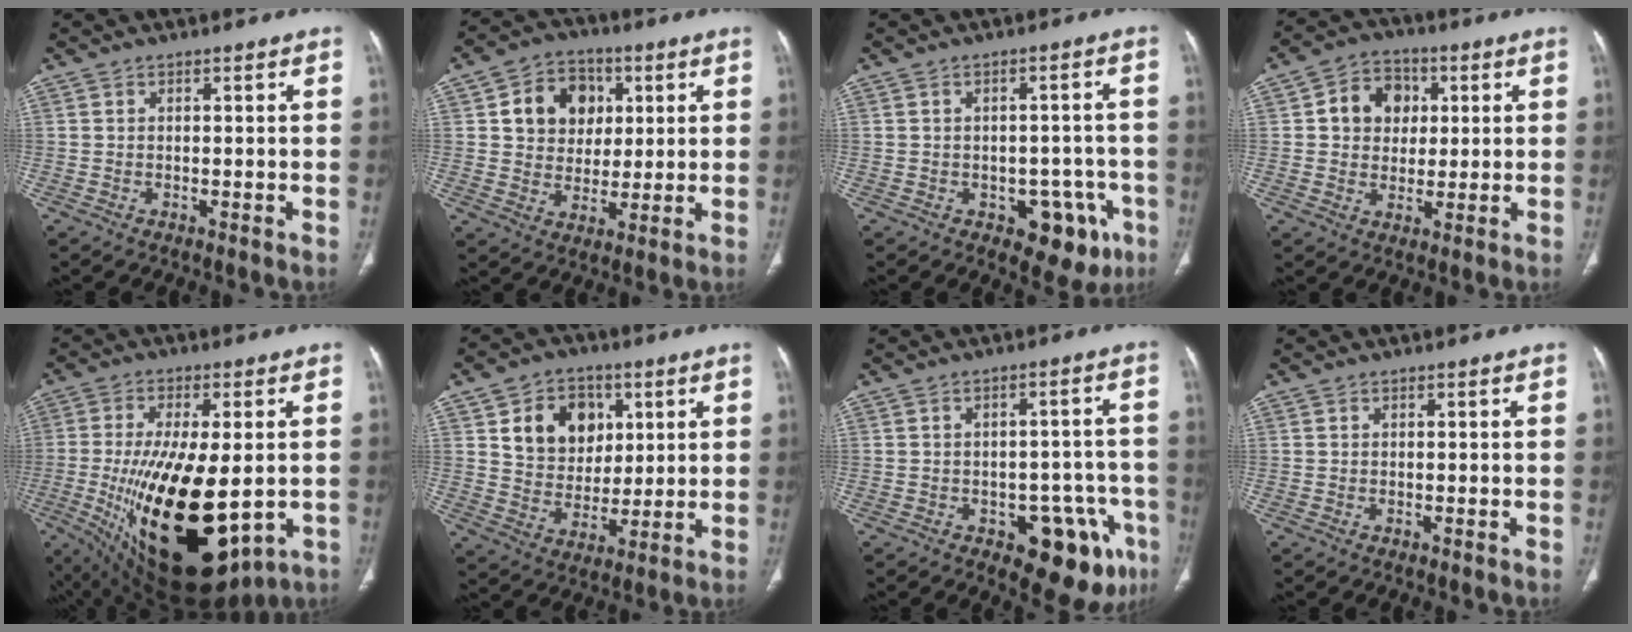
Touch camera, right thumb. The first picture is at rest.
{"total": 11.6, "force": [3.3, 9.6, 5.7], "torque": [-0.046, -0.003, 0.055]}
{"total": 9.4, "force": [-4.2, 5.8, 6.1], "torque": [-0.036, 0.021, -0.045]}
{"total": 9.5, "force": [2.1, 7.9, 4.8], "torque": [-0.035, 0.003, 0.028]}
{"total": 26.8, "force": [-5.0, 11.5, 23.6], "torque": [-0.407, -0.030, -0.047]}
{"total": 13.1, "force": [4.6, 10.3, 6.7], "torque": [-0.061, -0.015, 0.086]}
{"total": 13.2, "force": [-6.1, 6.7, 9.5], "torque": [-0.073, 0.032, -0.069]}
{"total": 0.0}